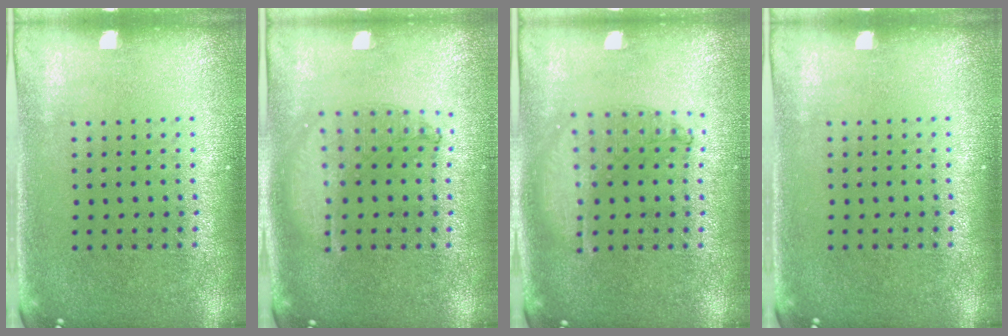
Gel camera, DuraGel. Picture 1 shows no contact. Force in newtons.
{"total": 0.9, "press": 0.9, "slide": 0.3}
{"total": 1.0, "press": 1.0, "slide": 0.2}
{"total": 0.0}